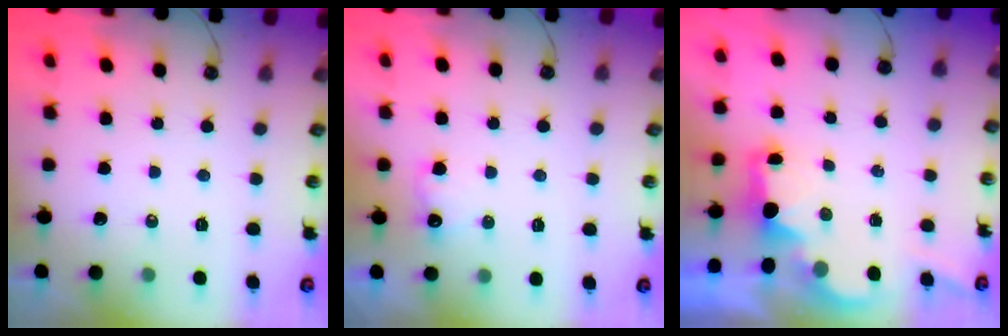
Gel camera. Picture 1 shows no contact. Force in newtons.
{"total": 6.6, "press": 6.5, "slide": 1.1}
{"total": 2.2, "press": 2.1, "slide": 0.8}